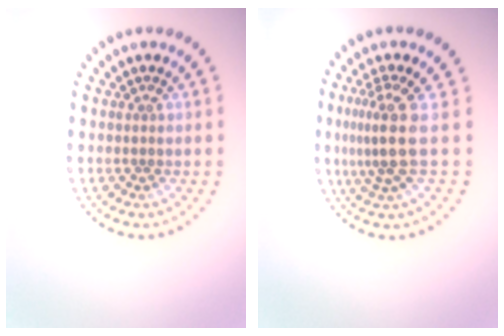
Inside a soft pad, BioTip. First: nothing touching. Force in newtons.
{"total": 3.7, "press": 2.7, "slide": 2.5}